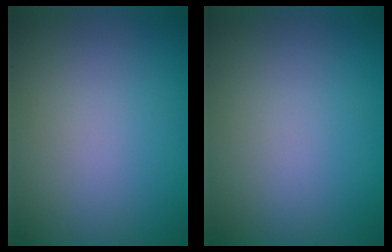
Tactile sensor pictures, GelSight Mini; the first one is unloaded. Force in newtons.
{"total": 0.0}